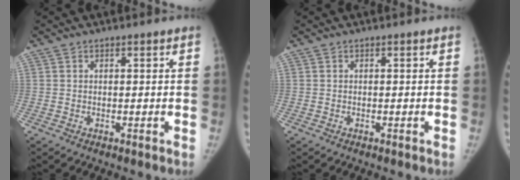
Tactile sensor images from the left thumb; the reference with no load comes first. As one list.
[{"total": 0.0}]